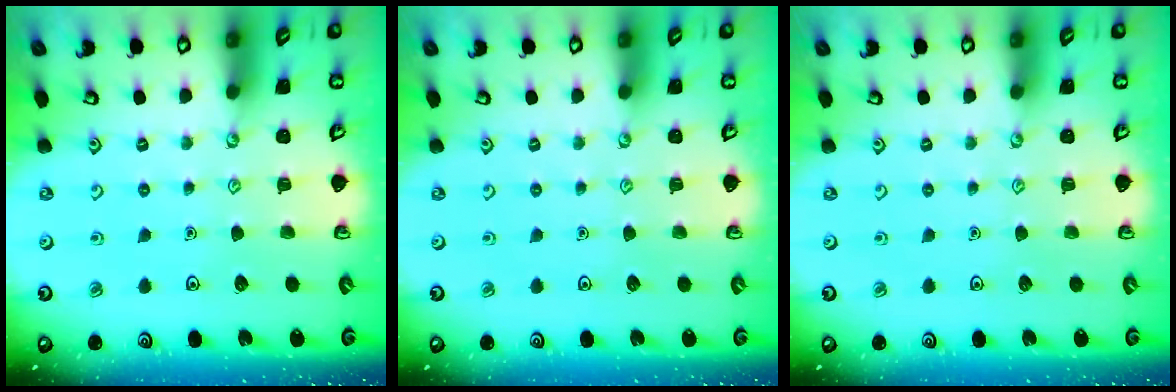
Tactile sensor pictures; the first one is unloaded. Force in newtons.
{"total": 0.0}
{"total": 0.0}